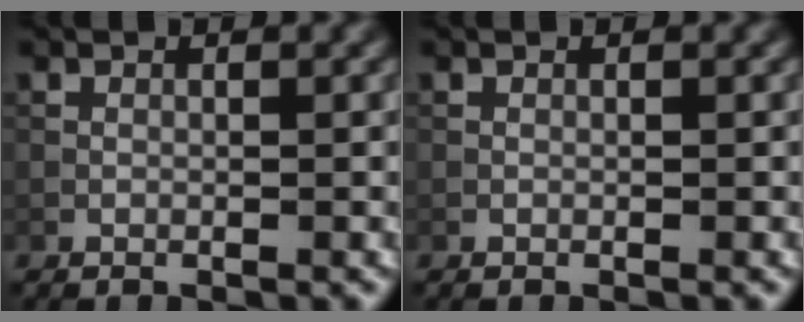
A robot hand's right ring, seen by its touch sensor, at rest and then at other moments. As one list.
[{"total": 0.0}]